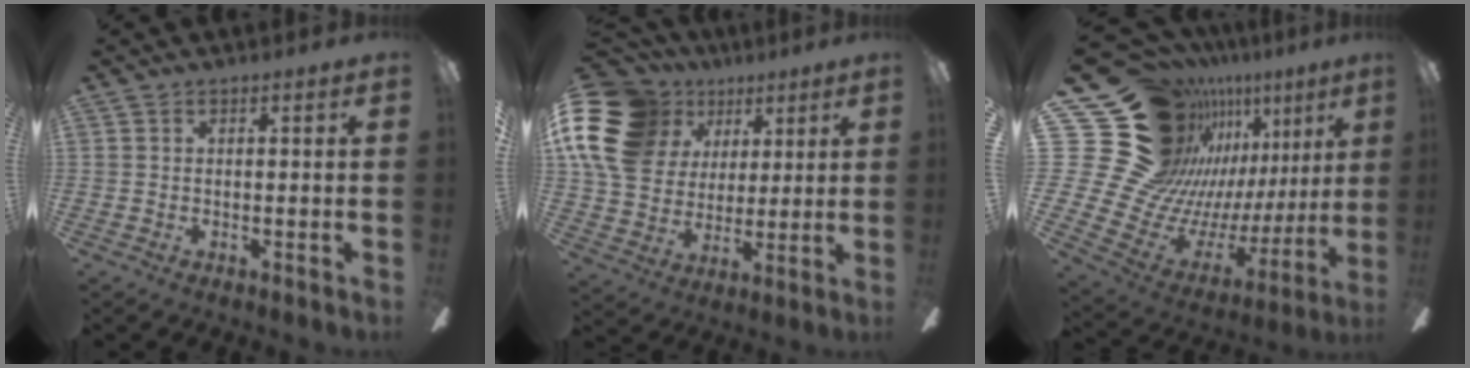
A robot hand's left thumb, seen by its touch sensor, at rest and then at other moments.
{"total": 20.0, "force": [8.0, 15.2, 10.1], "torque": [-0.218, -0.020, 0.152]}
{"total": 29.3, "force": [15.2, 19.6, 15.6], "torque": [-0.286, -0.137, 0.336]}